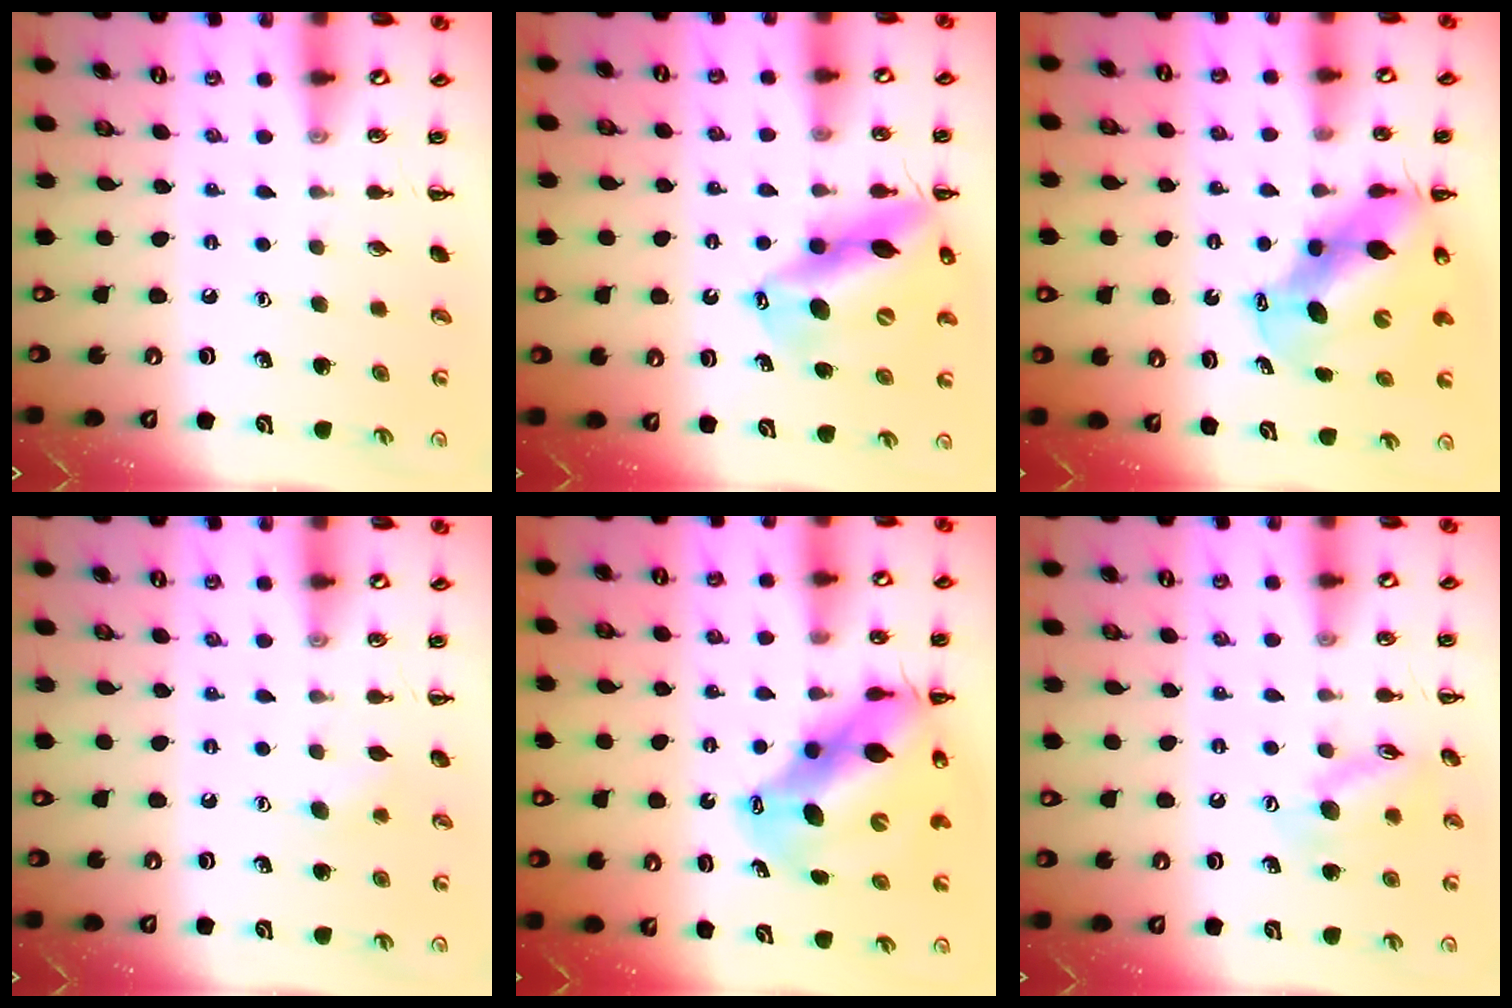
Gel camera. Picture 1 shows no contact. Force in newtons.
{"total": 16.0, "press": 15.3, "slide": 4.7}
{"total": 10.2, "press": 9.9, "slide": 2.4}
{"total": 3.9, "press": 3.7, "slide": 1.1}
{"total": 12.6, "press": 12.2, "slide": 3.0}
{"total": 11.2, "press": 11.1, "slide": 1.7}